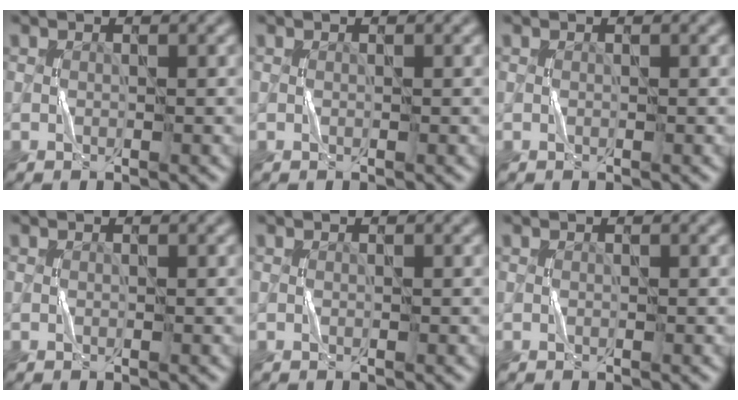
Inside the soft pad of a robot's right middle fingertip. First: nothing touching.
{"total": 0.0}
{"total": 0.0}
{"total": 0.0}
{"total": 0.0}
{"total": 0.0}